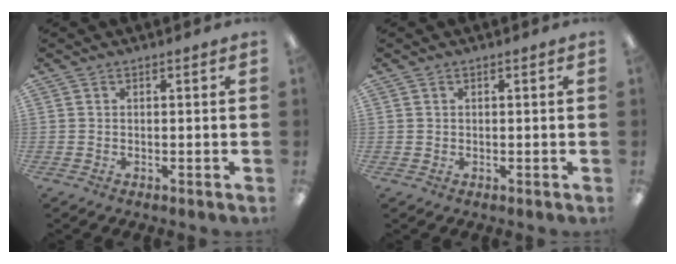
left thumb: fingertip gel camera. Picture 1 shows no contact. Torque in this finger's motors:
{"motor_torque": [-0.18, 0.14, 0.16, -0.20, 0.01]}